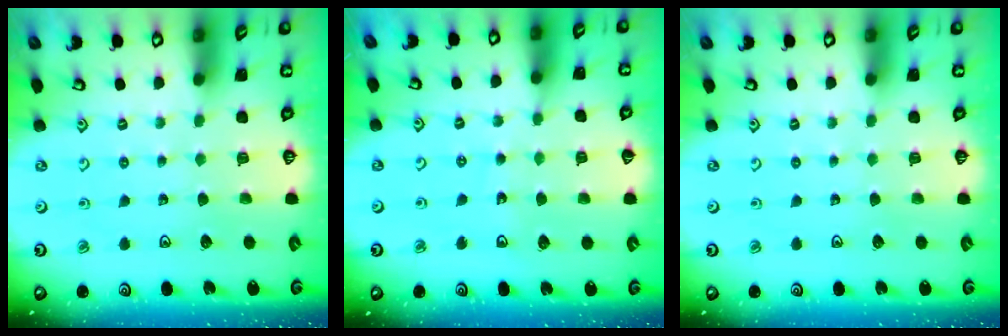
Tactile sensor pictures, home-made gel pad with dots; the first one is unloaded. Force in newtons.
{"total": 5.5, "press": 4.9, "slide": 2.4}
{"total": 0.0}